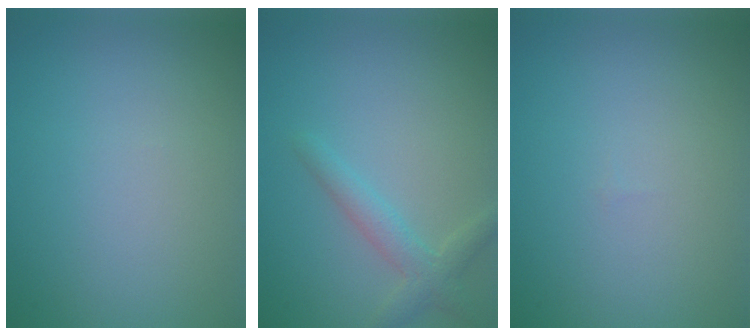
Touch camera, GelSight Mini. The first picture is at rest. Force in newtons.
{"total": 2.3, "press": 2.3, "slide": 0.0}
{"total": 0.0}